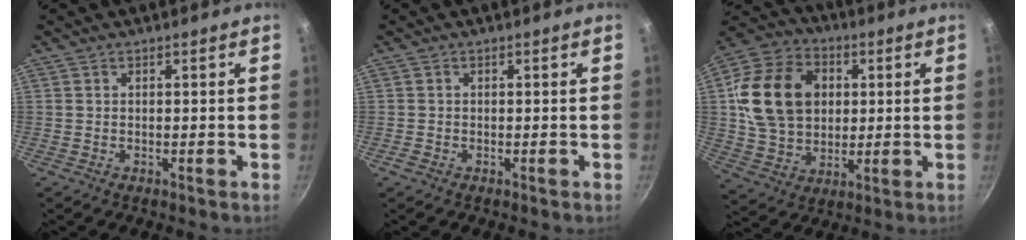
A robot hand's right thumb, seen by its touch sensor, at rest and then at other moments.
{"total": 1.0, "force": [-0.6, 0.8, 0.3], "torque": [-0.007, 0.001, -0.010]}
{"total": 19.2, "force": [3.3, 14.9, 11.6], "torque": [-0.181, 0.006, 0.058]}